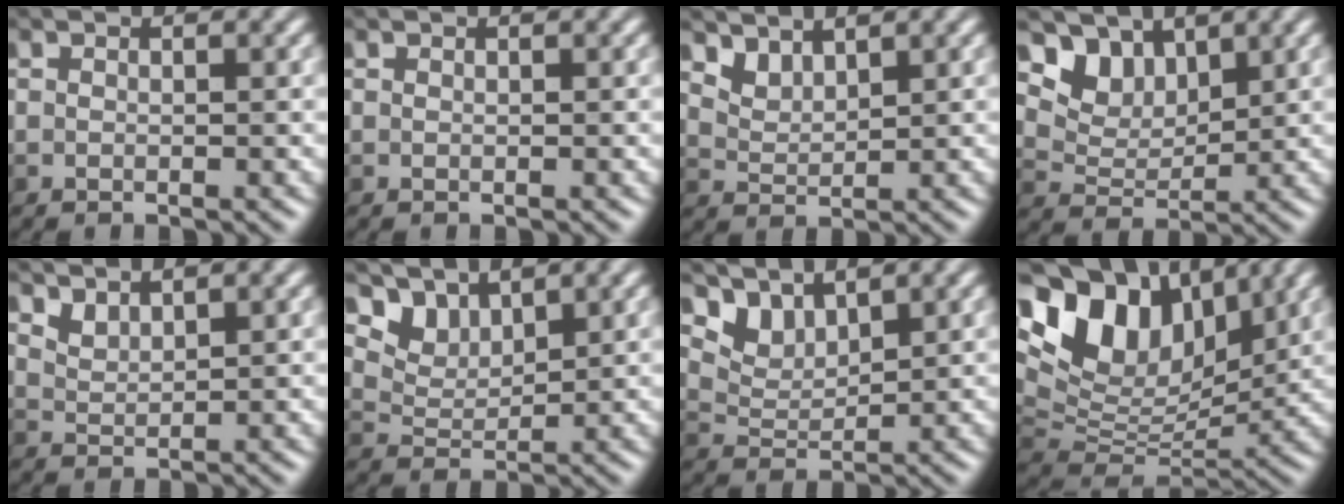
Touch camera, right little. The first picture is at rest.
{"total": 0.0}
{"total": 2.1, "force": [2.0, 0.6, 0.4], "torque": [-0.021, -0.012, 0.054]}
{"total": 5.6, "force": [4.1, 3.1, 2.3], "torque": [-0.051, -0.019, 0.086]}
{"total": 1.5, "force": [1.5, 0.2, 0.2], "torque": [-0.010, -0.004, 0.035]}
{"total": 4.1, "force": [3.5, 1.9, 1.3], "torque": [-0.040, -0.021, 0.084]}
{"total": 3.6, "force": [3.2, 1.3, 1.0], "torque": [-0.037, -0.015, 0.076]}
{"total": 11.4, "force": [5.7, 6.5, 7.5], "torque": [-0.138, 0.018, 0.101]}